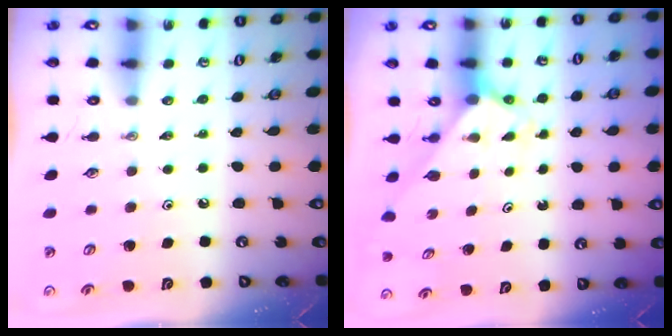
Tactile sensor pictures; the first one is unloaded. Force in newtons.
{"total": 2.1, "press": 2.1, "slide": 0.1}